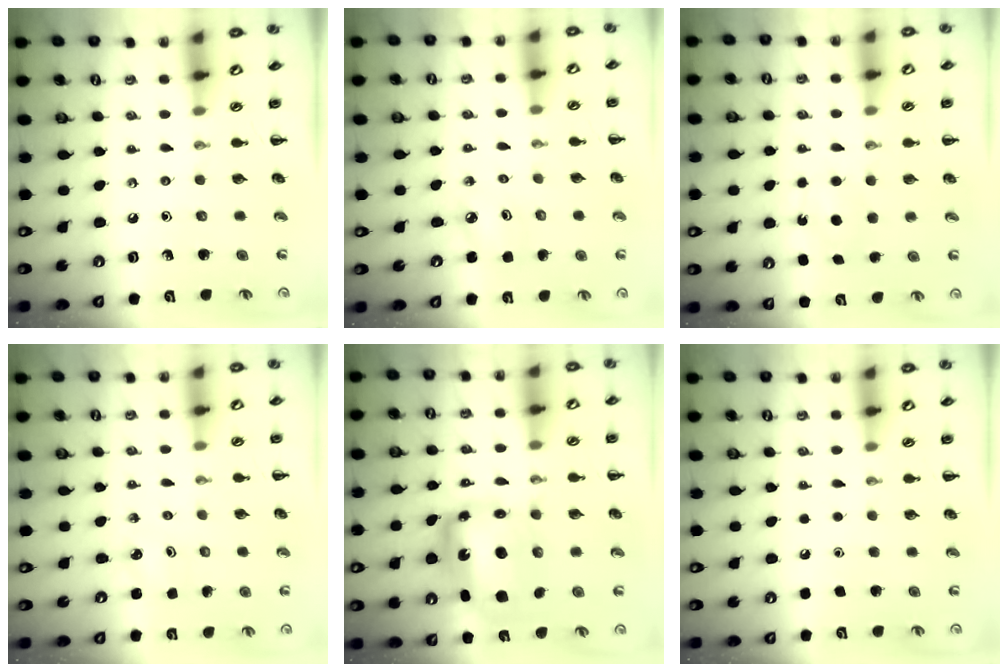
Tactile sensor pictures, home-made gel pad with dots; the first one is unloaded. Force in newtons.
{"total": 4.0, "press": 3.9, "slide": 0.8}
{"total": 5.7, "press": 5.5, "slide": 1.5}
{"total": 2.5, "press": 2.4, "slide": 0.8}
{"total": 11.7, "press": 11.2, "slide": 3.2}
{"total": 1.6, "press": 1.6, "slide": 0.1}